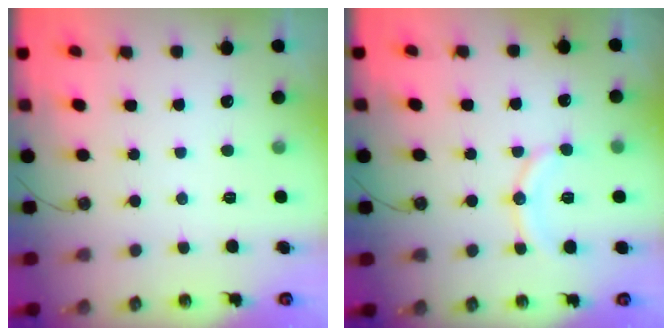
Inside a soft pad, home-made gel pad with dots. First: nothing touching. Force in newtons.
{"total": 9.8, "press": 9.7, "slide": 1.5}